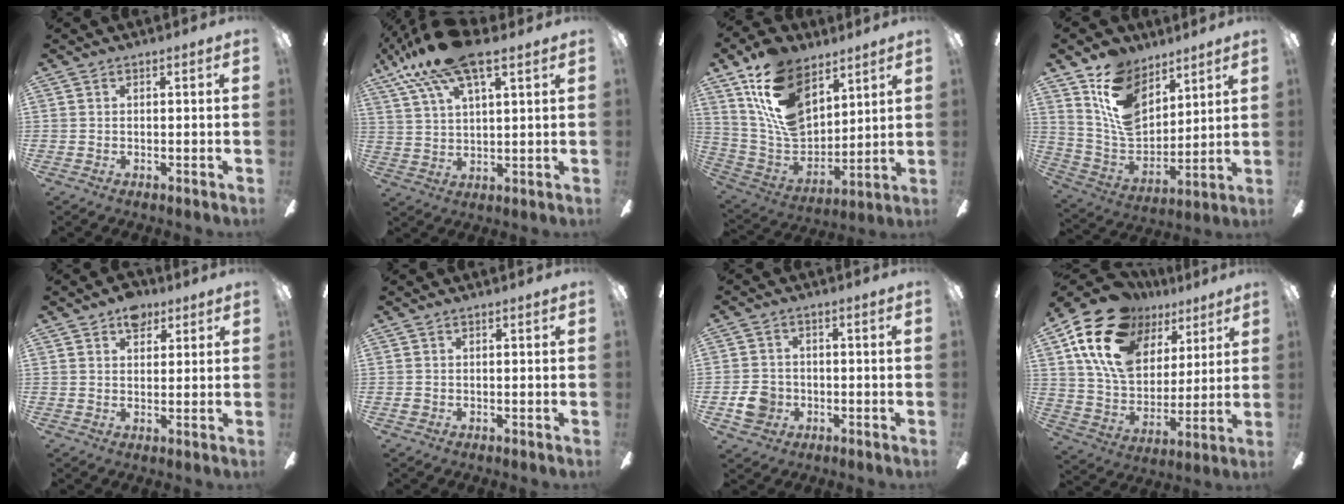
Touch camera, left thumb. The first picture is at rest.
{"total": 15.8, "force": [11.0, 4.6, 10.4], "torque": [-0.197, -0.039, 0.189]}
{"total": 19.8, "force": [10.6, 11.9, 11.7], "torque": [-0.238, -0.048, 0.198]}
{"total": 15.6, "force": [9.3, 9.7, 7.8], "torque": [-0.151, -0.039, 0.183]}
{"total": 5.9, "force": [4.0, 3.5, 2.8], "torque": [-0.025, -0.012, 0.066]}
{"total": 0.8, "force": [-0.1, 0.6, 0.4], "torque": [-0.008, 0.003, -0.003]}
{"total": 6.2, "force": [-1.7, 5.4, 2.5], "torque": [-0.056, 0.011, -0.030]}
{"total": 21.3, "force": [11.3, 13.8, 11.6], "torque": [-0.225, -0.043, 0.209]}